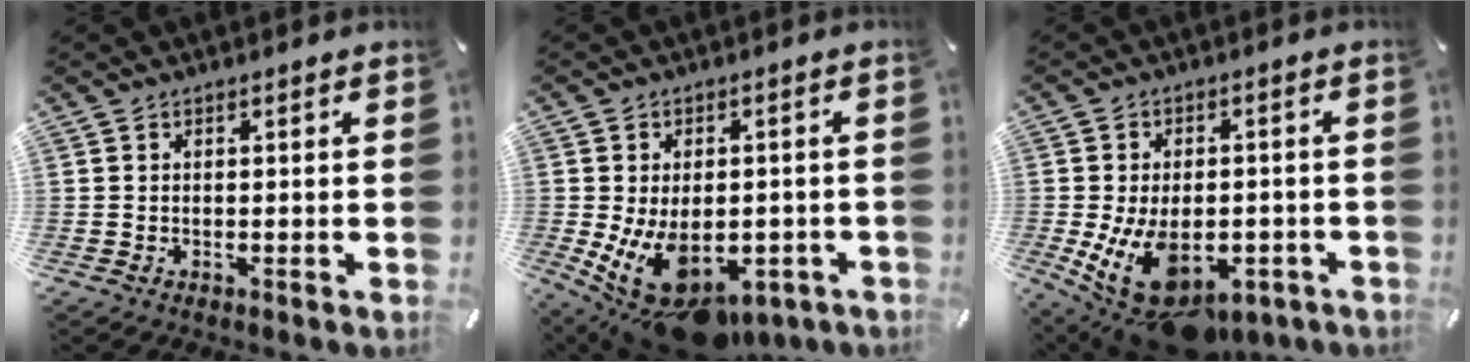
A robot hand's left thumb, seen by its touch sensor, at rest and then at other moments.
{"total": 14.6, "force": [-5.3, 9.0, 10.1], "torque": [-0.154, 0.010, -0.078]}
{"total": 15.9, "force": [-5.7, 9.6, 11.4], "torque": [-0.196, 0.020, -0.082]}